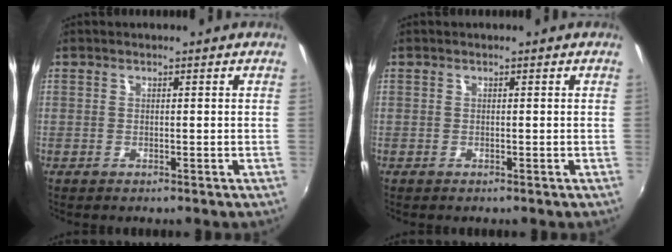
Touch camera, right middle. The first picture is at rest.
{"total": 0.0}